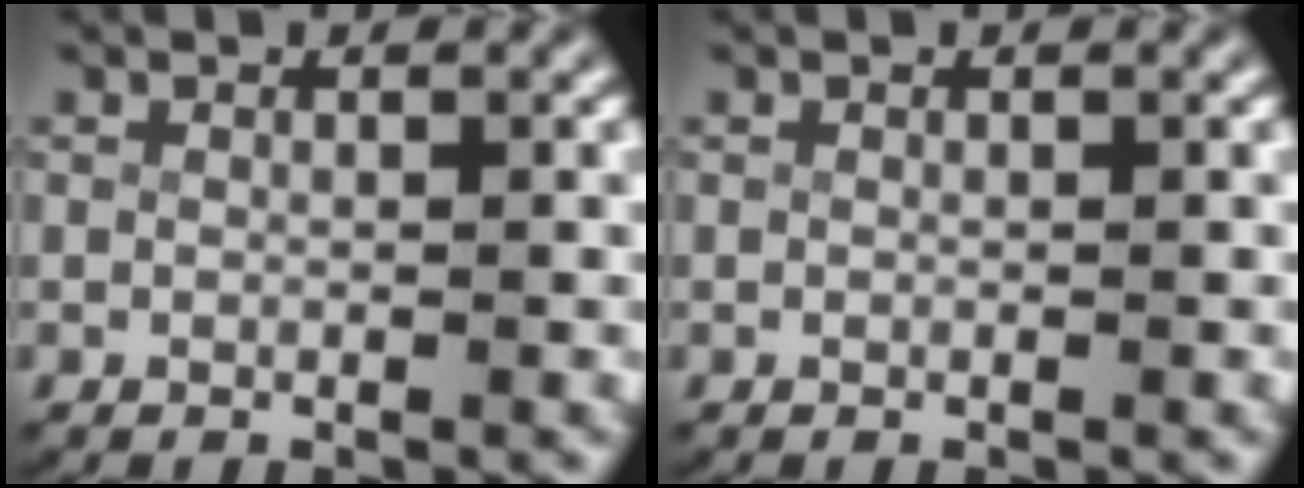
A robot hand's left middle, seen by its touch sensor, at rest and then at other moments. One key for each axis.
{"total": 0.0}